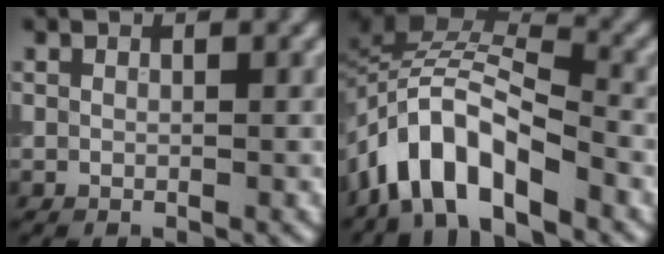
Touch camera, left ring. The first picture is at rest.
{"total": 8.3, "force": [-4.9, 3.3, 5.8], "torque": [-0.094, 0.012, -0.103]}